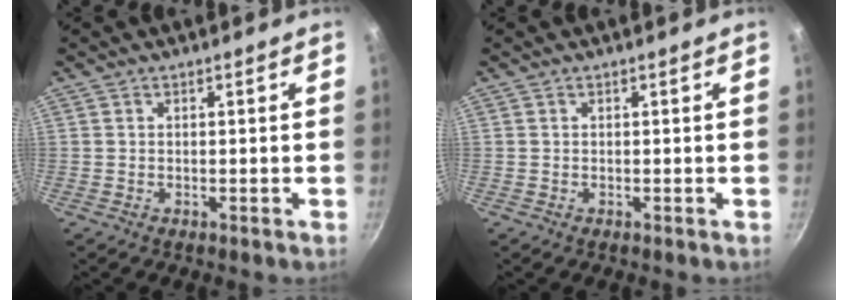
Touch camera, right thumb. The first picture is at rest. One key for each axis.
{"total": 0.0}